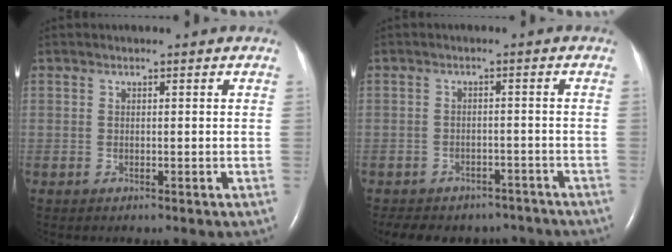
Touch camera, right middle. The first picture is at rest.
{"total": 12.4, "force": [-10.7, 5.5, 3.2], "torque": [-0.062, 0.007, -0.123]}